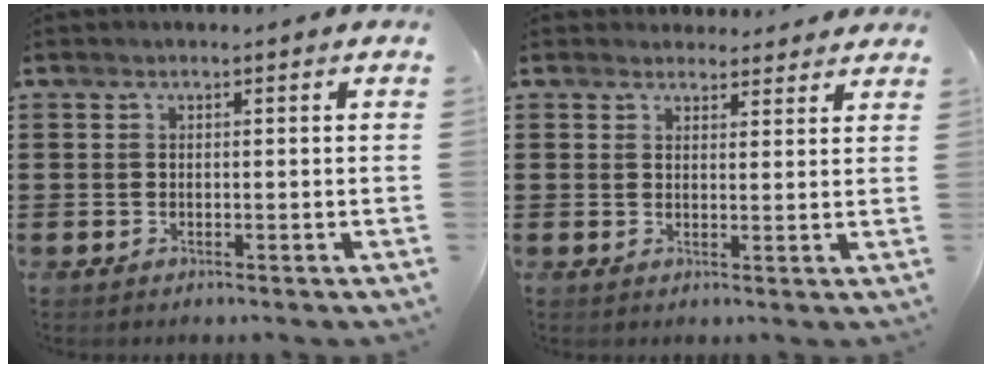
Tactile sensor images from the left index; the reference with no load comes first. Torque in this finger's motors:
{"motor_torque": [1.78, 0.36, -0.21, -0.13]}